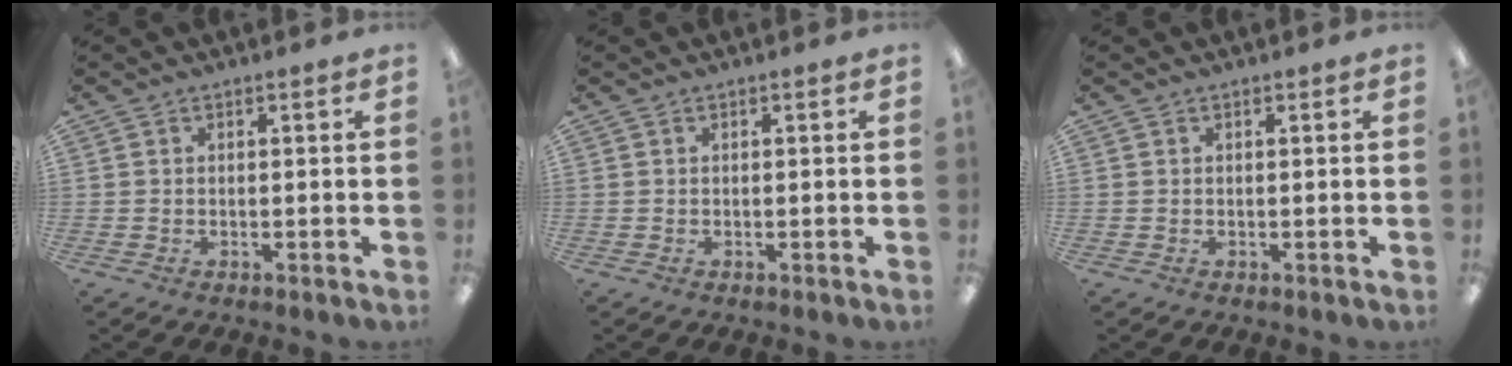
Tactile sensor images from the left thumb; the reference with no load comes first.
{"total": 0.0}
{"total": 0.0}